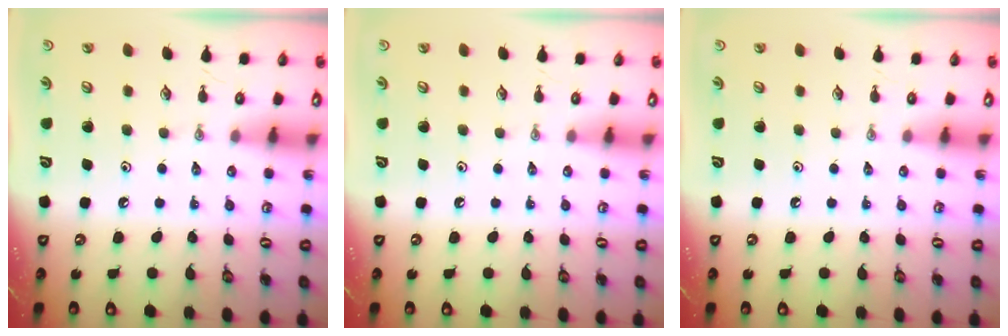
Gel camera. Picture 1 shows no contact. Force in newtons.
{"total": 0.0}
{"total": 0.0}